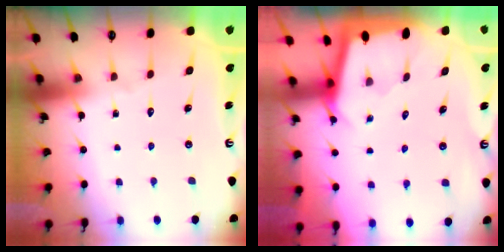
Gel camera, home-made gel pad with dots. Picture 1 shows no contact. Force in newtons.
{"total": 2.1, "press": 2.1, "slide": 0.1}